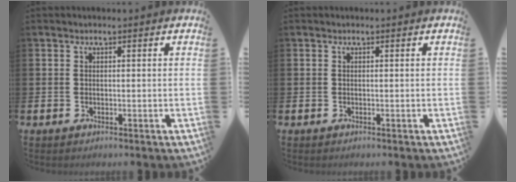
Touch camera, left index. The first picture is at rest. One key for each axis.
{"total": 0.0}